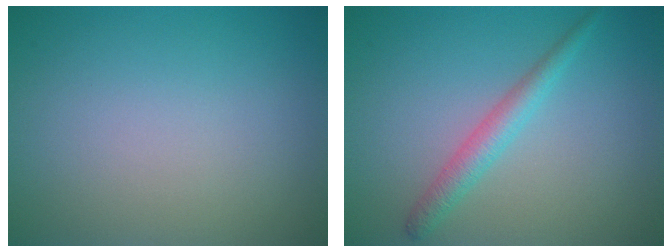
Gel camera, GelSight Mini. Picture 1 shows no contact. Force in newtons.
{"total": 2.4, "press": 2.4, "slide": 0.1}